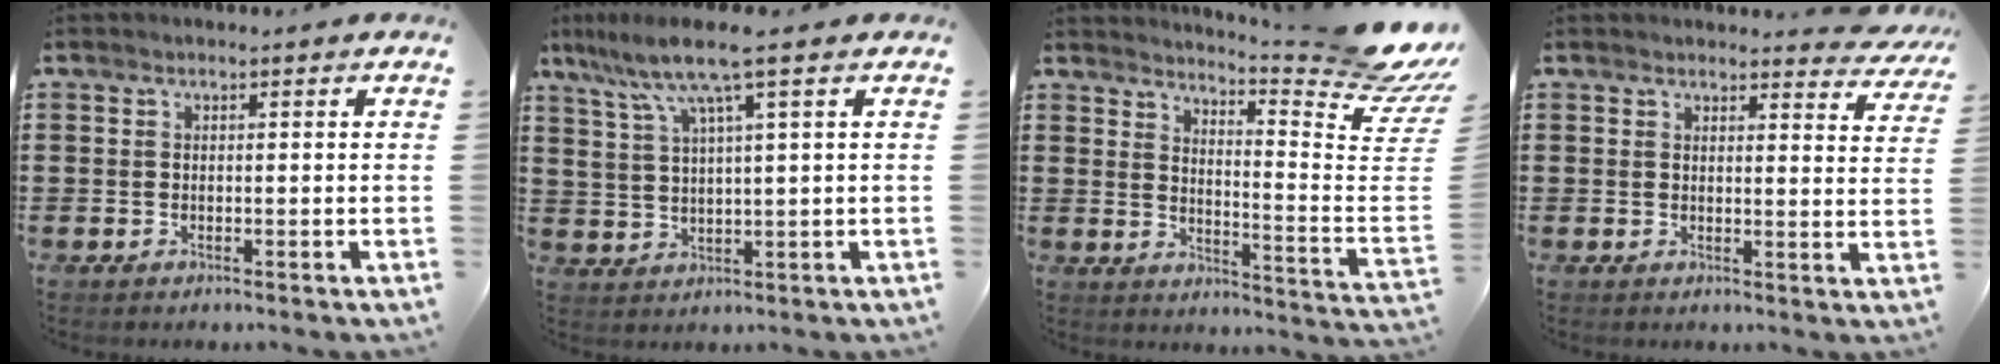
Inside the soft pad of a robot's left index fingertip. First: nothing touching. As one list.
[{"total": 7.9, "force": [4.7, 0.3, 6.4], "torque": [-0.144, -0.013, 0.077]}, {"total": 8.8, "force": [7.2, 1.1, 4.9], "torque": [-0.081, -0.064, 0.119]}, {"total": 3.0, "force": [2.9, 0.2, 0.7], "torque": [-0.009, -0.017, 0.051]}]